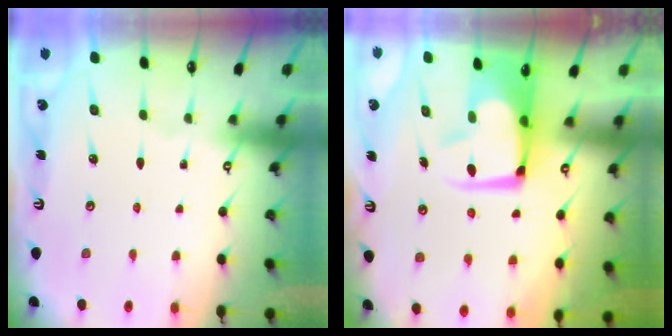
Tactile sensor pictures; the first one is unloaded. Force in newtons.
{"total": 3.7, "press": 3.6, "slide": 0.9}